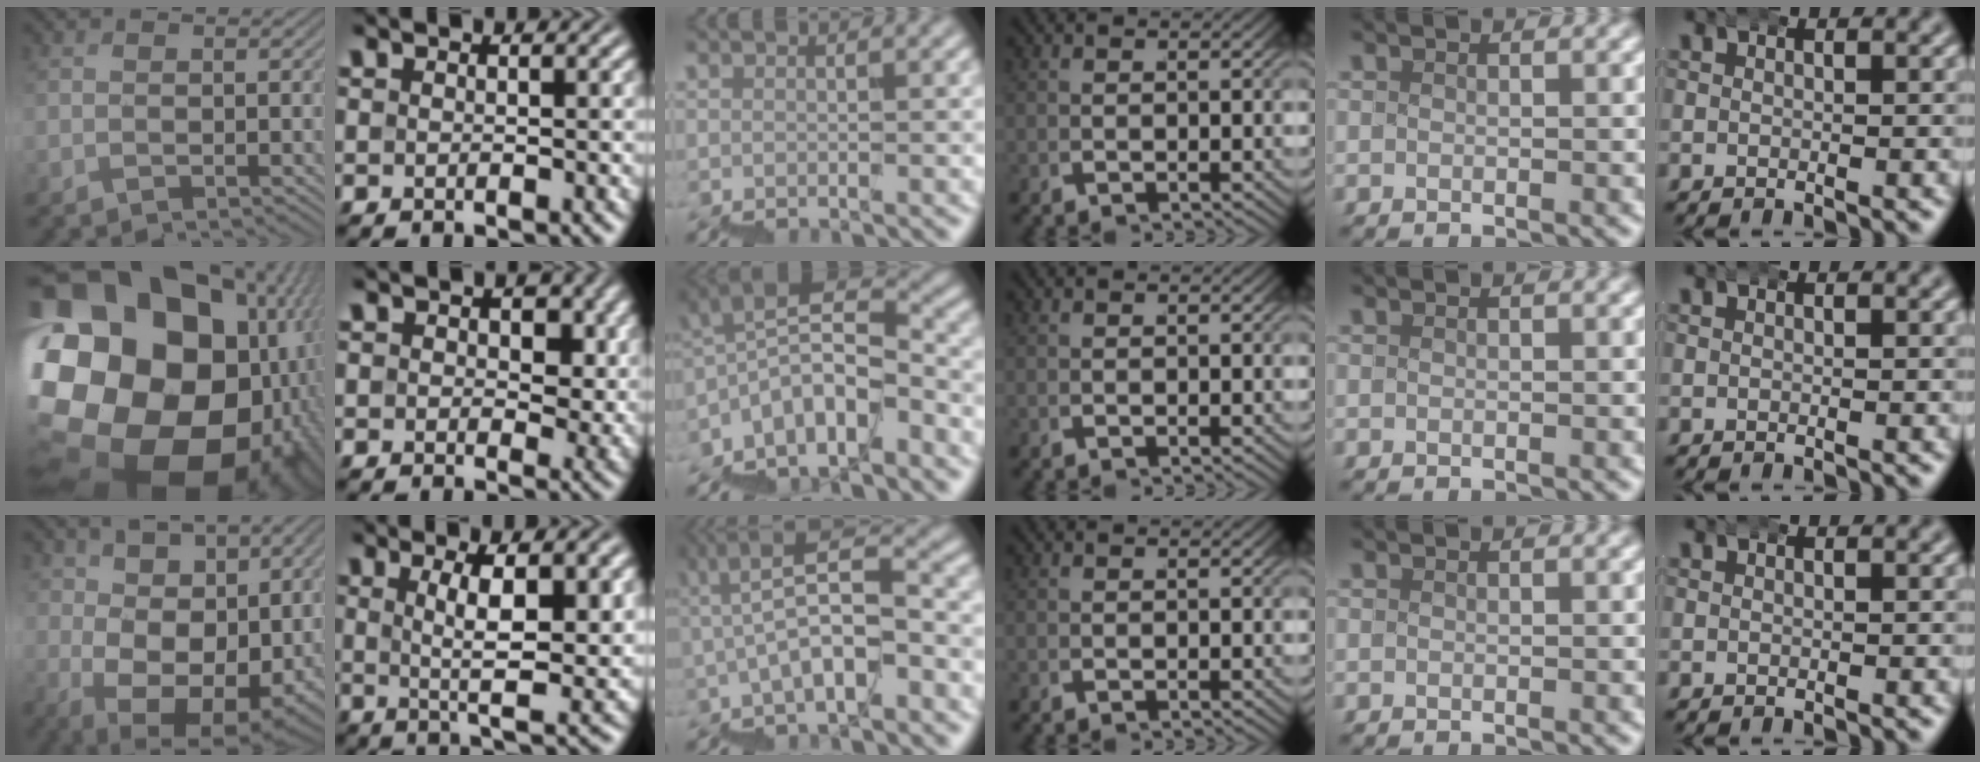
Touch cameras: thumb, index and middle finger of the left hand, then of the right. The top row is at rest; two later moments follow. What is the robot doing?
{"motion": "wrap", "object": "bubble wrap"}